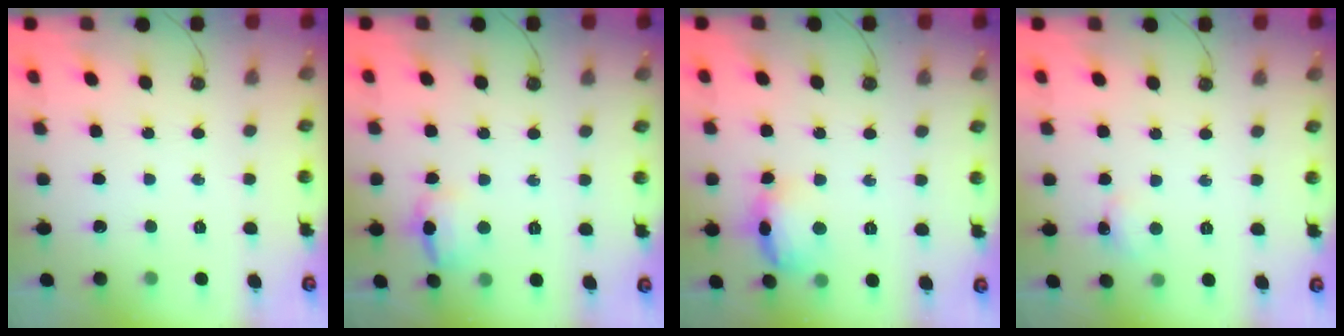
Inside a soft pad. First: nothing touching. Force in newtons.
{"total": 9.4, "press": 9.3, "slide": 1.3}
{"total": 12.8, "press": 12.7, "slide": 1.3}
{"total": 2.7, "press": 2.6, "slide": 0.5}